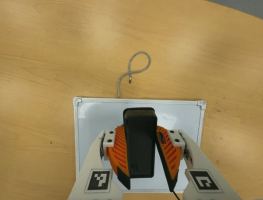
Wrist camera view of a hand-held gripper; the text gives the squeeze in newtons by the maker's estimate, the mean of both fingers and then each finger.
{"total": 8.3, "left": 8.4, "right": 8.3}